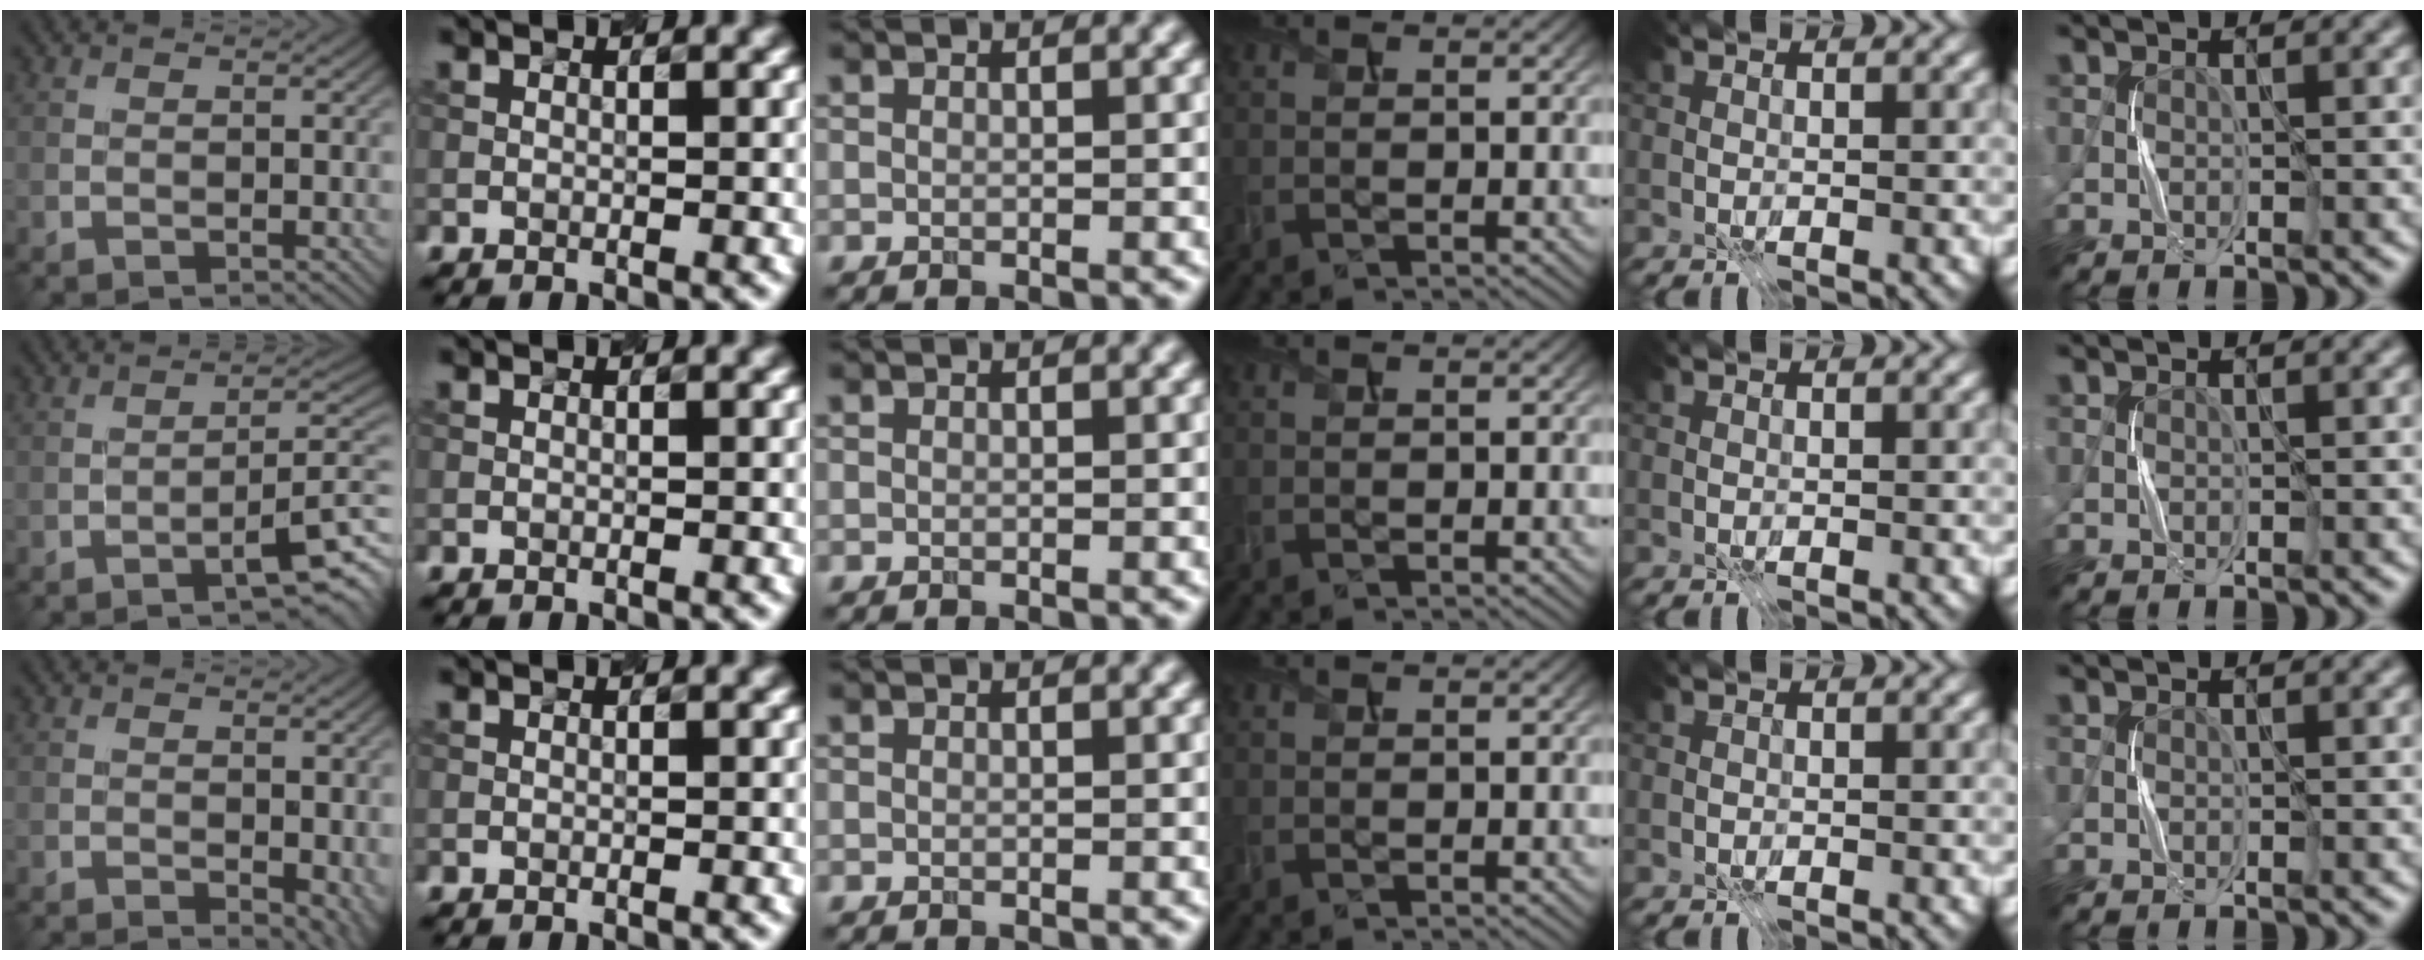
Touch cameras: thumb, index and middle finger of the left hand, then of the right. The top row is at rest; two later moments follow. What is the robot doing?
{"motion": "press", "object": "syringe"}